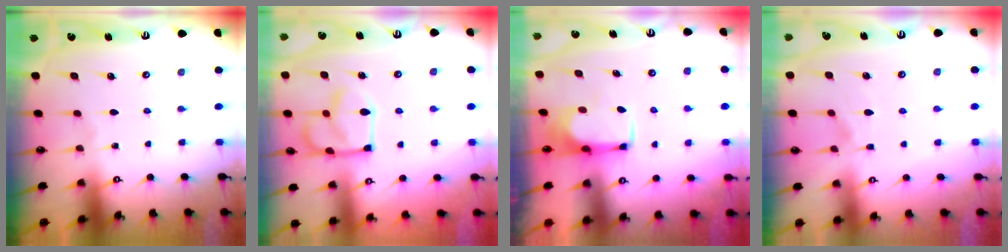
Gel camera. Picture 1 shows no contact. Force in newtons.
{"total": 6.8, "press": 6.8, "slide": 0.5}
{"total": 0.0}
{"total": 1.5, "press": 0.9, "slide": 1.2}